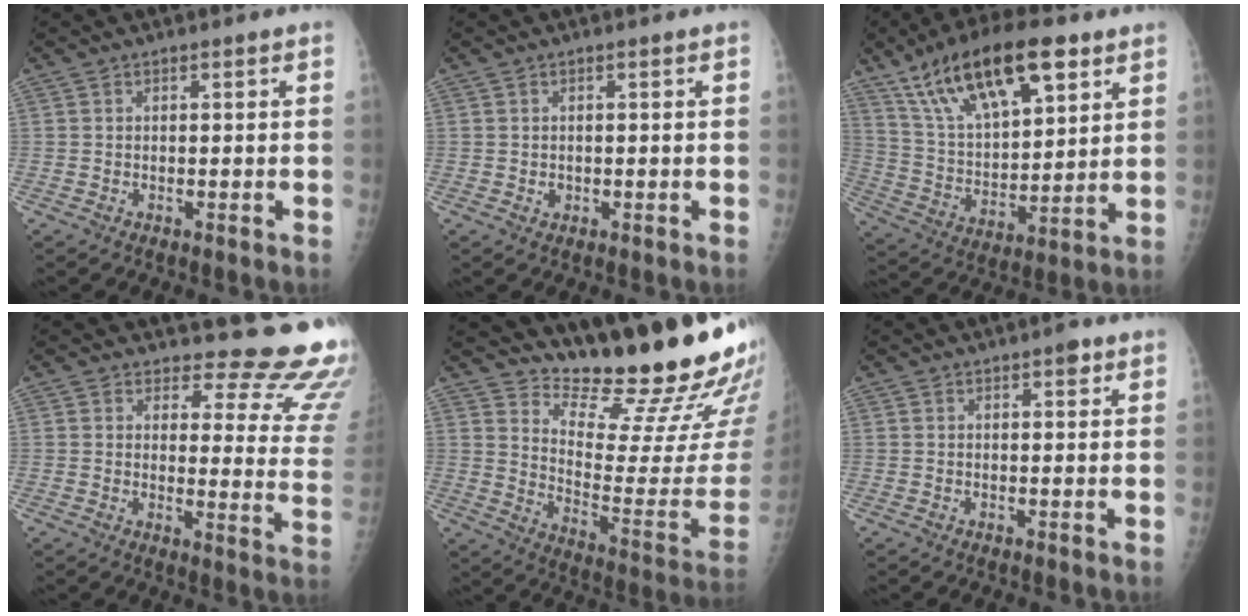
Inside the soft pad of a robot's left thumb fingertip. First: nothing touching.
{"total": 0.9, "force": [-0.1, 0.8, 0.4], "torque": [-0.003, 0.001, 0.002]}
{"total": 21.8, "force": [12.4, 8.9, 15.5], "torque": [-0.241, -0.030, 0.227]}
{"total": 17.3, "force": [16.2, 4.7, 3.7], "torque": [0.007, -0.166, 0.158]}
{"total": 21.5, "force": [18.8, 3.1, 9.9], "torque": [-0.110, -0.175, 0.269]}
{"total": 1.8, "force": [1.1, 0.7, 1.2], "torque": [-0.011, -0.002, 0.012]}